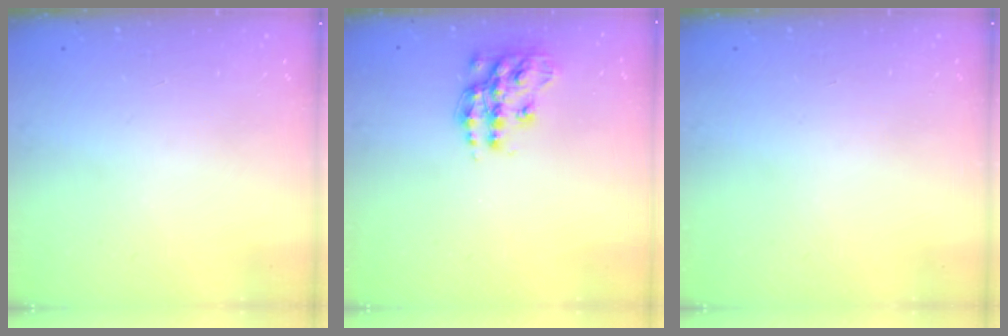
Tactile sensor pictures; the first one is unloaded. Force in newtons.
{"total": 13.4, "press": 13.4, "slide": 0.9}
{"total": 0.0}